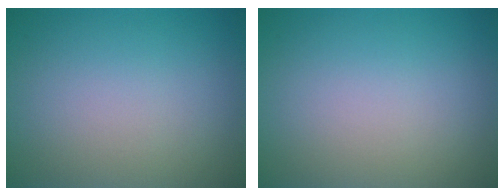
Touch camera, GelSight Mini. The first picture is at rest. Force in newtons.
{"total": 0.0}